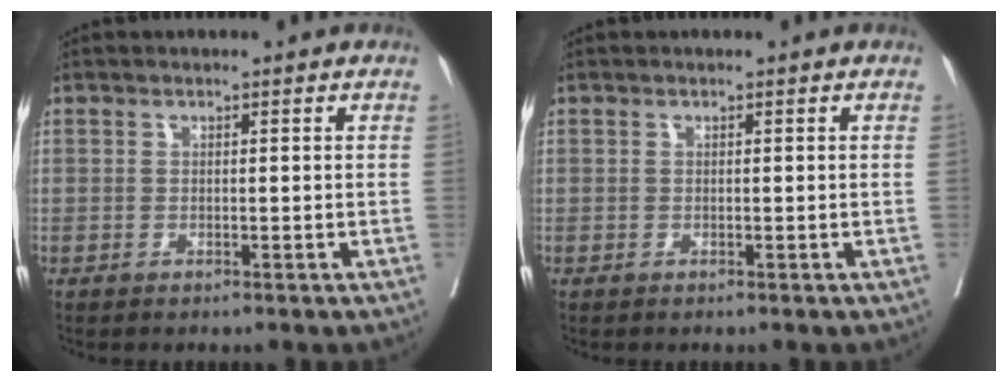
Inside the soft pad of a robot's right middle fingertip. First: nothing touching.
{"total": 0.0}